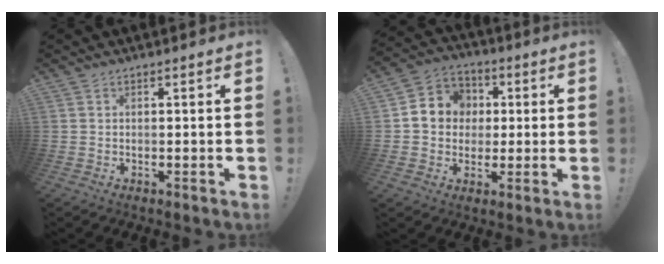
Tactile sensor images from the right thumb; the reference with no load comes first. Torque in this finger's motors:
{"motor_torque": [0.65, 0.40, 0.86, -0.26, 0.34]}